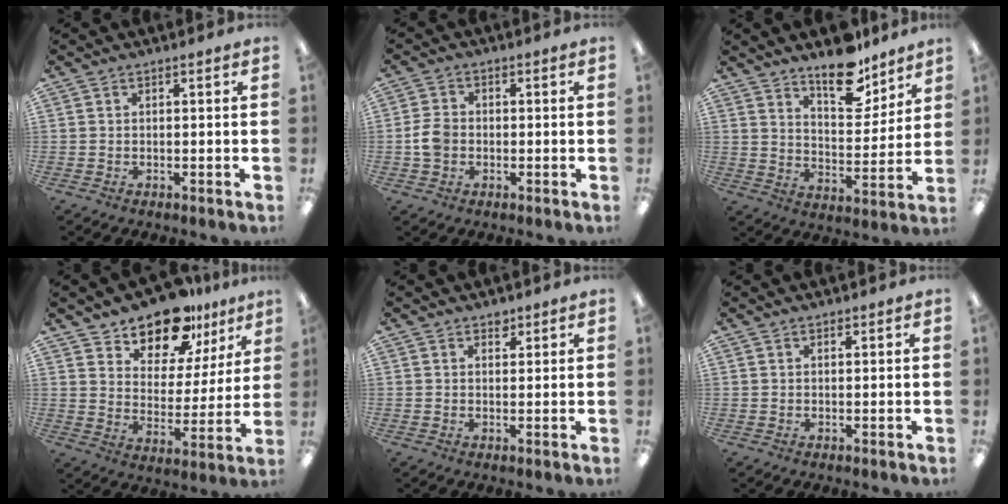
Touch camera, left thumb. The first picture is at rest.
{"total": 5.2, "force": [-0.7, 4.1, 3.2], "torque": [-0.061, 0.009, -0.012]}
{"total": 13.8, "force": [10.9, 5.6, 6.2], "torque": [-0.076, -0.075, 0.192]}
{"total": 15.1, "force": [12.6, 6.8, 4.5], "torque": [-0.073, -0.098, 0.229]}
{"total": 2.1, "force": [1.7, 1.1, 0.5], "torque": [0.005, -0.008, 0.028]}
{"total": 0.8, "force": [0.7, 0.3, 0.2], "torque": [-0.004, 0.000, 0.013]}